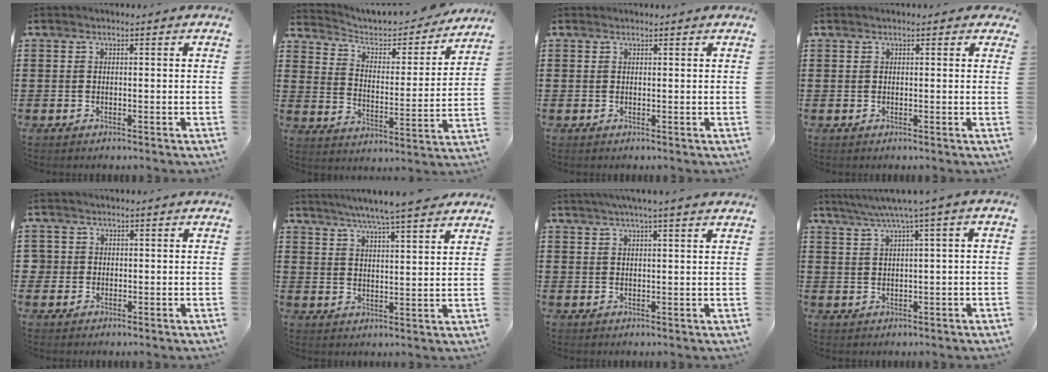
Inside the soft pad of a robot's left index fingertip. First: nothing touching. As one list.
[{"total": 4.1, "force": [3.5, 1.8, 1.2], "torque": [-0.048, -0.024, 0.051]}, {"total": 0.6, "force": [0.6, 0.1, 0.1], "torque": [-0.004, 0.001, 0.012]}, {"total": 0.8, "force": [0.6, 0.3, 0.4], "torque": [-0.008, 0.005, 0.010]}, {"total": 1.4, "force": [0.3, 1.4, 0.1], "torque": [-0.008, 0.007, 0.003]}, {"total": 5.6, "force": [5.1, -0.7, 2.2], "torque": [-0.059, -0.023, 0.090]}, {"total": 3.1, "force": [2.6, -0.3, 1.6], "torque": [-0.038, 0.001, 0.047]}, {"total": 3.6, "force": [1.5, -0.5, 3.2], "torque": [-0.064, -0.007, 0.021]}]